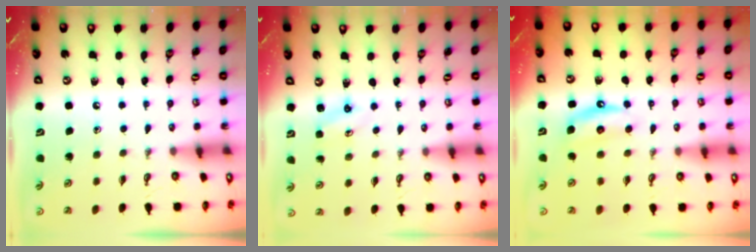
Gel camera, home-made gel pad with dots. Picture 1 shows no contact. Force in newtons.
{"total": 2.9, "press": 2.9, "slide": 0.3}
{"total": 6.1, "press": 6.1, "slide": 0.7}